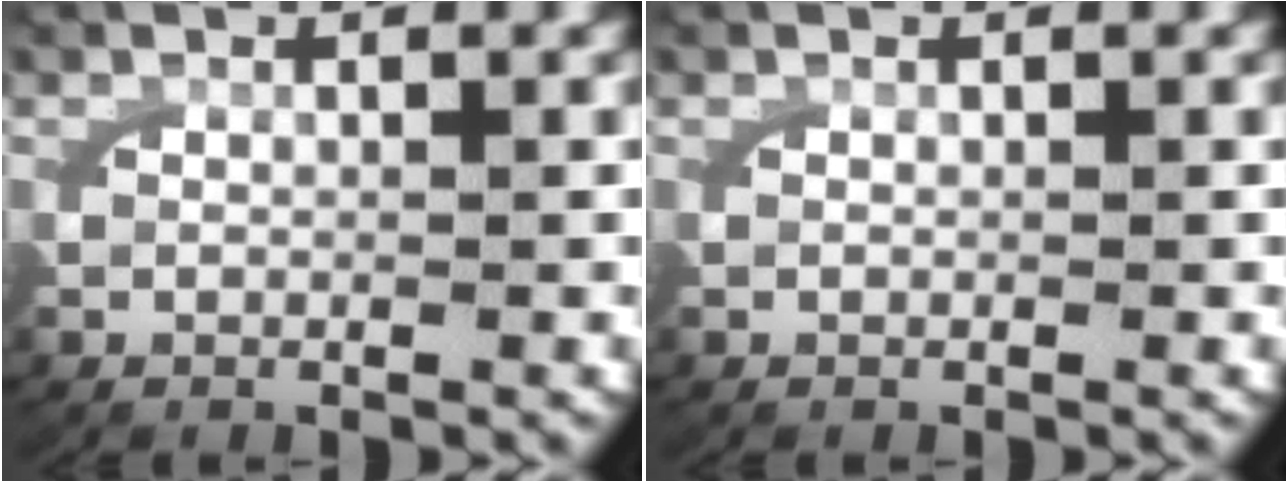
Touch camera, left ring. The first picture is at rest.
{"total": 0.0}